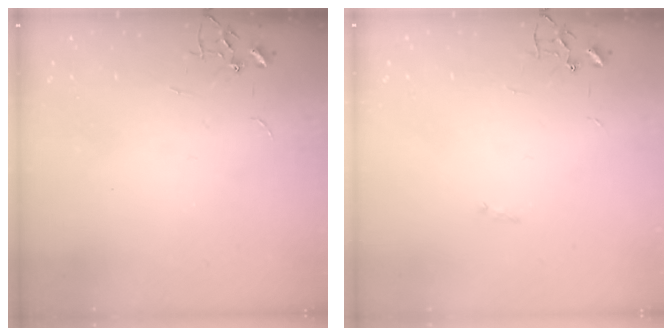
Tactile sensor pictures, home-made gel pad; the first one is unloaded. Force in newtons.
{"total": 0.9, "press": 0.9, "slide": 0.2}